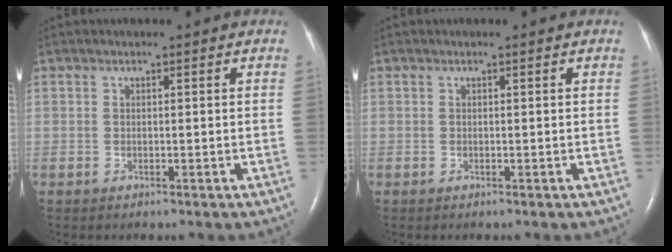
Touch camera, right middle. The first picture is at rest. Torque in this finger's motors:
{"motor_torque": [0.13, 0.06, 0.07, 0.00]}